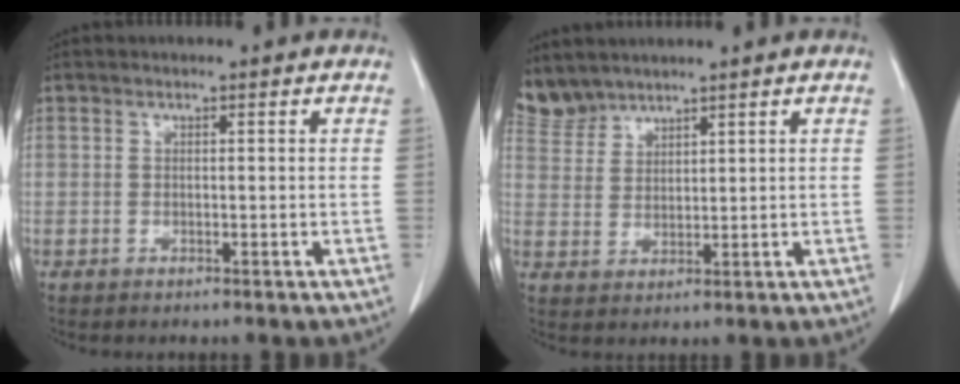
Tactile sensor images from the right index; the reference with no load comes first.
{"total": 5.1, "force": [5.0, 1.0, 0.2], "torque": [-0.013, 0.007, 0.114]}